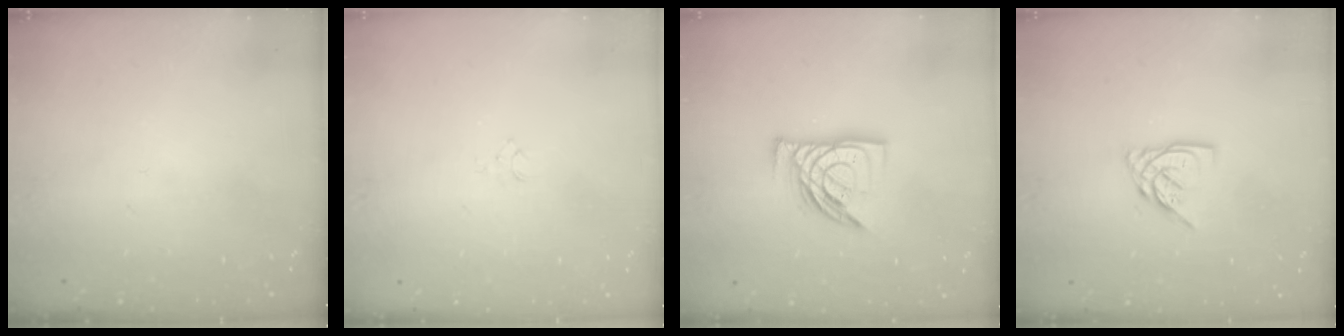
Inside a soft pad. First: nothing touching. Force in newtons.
{"total": 2.9, "press": 2.9, "slide": 0.3}
{"total": 11.3, "press": 11.2, "slide": 1.0}
{"total": 6.4, "press": 6.4, "slide": 0.7}